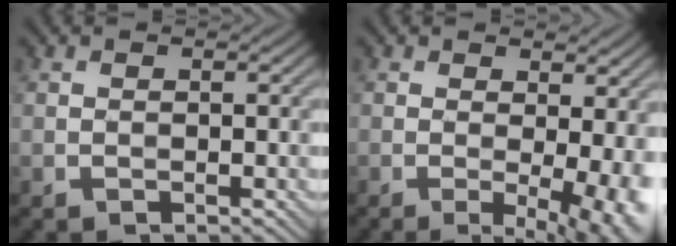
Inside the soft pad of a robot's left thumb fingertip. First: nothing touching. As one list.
[{"total": 8.5, "force": [-0.6, 2.9, 8.0], "torque": [-0.087, -0.001, 0.004]}]